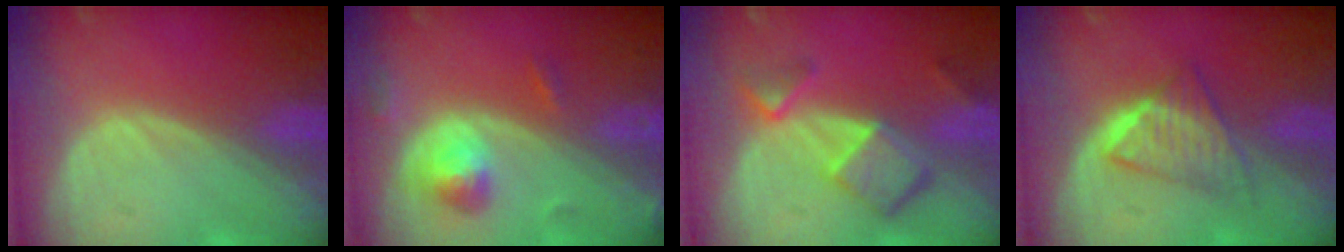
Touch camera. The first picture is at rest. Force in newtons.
{"total": 4.8, "press": 4.8, "slide": 0.7}
{"total": 7.4, "press": 6.4, "slide": 3.7}
{"total": 6.2, "press": 5.4, "slide": 3.2}